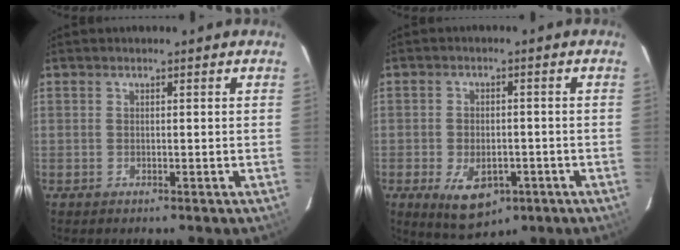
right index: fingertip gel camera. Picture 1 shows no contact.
{"total": 9.3, "force": [-4.1, 5.6, 6.2], "torque": [-0.125, -0.013, -0.054]}